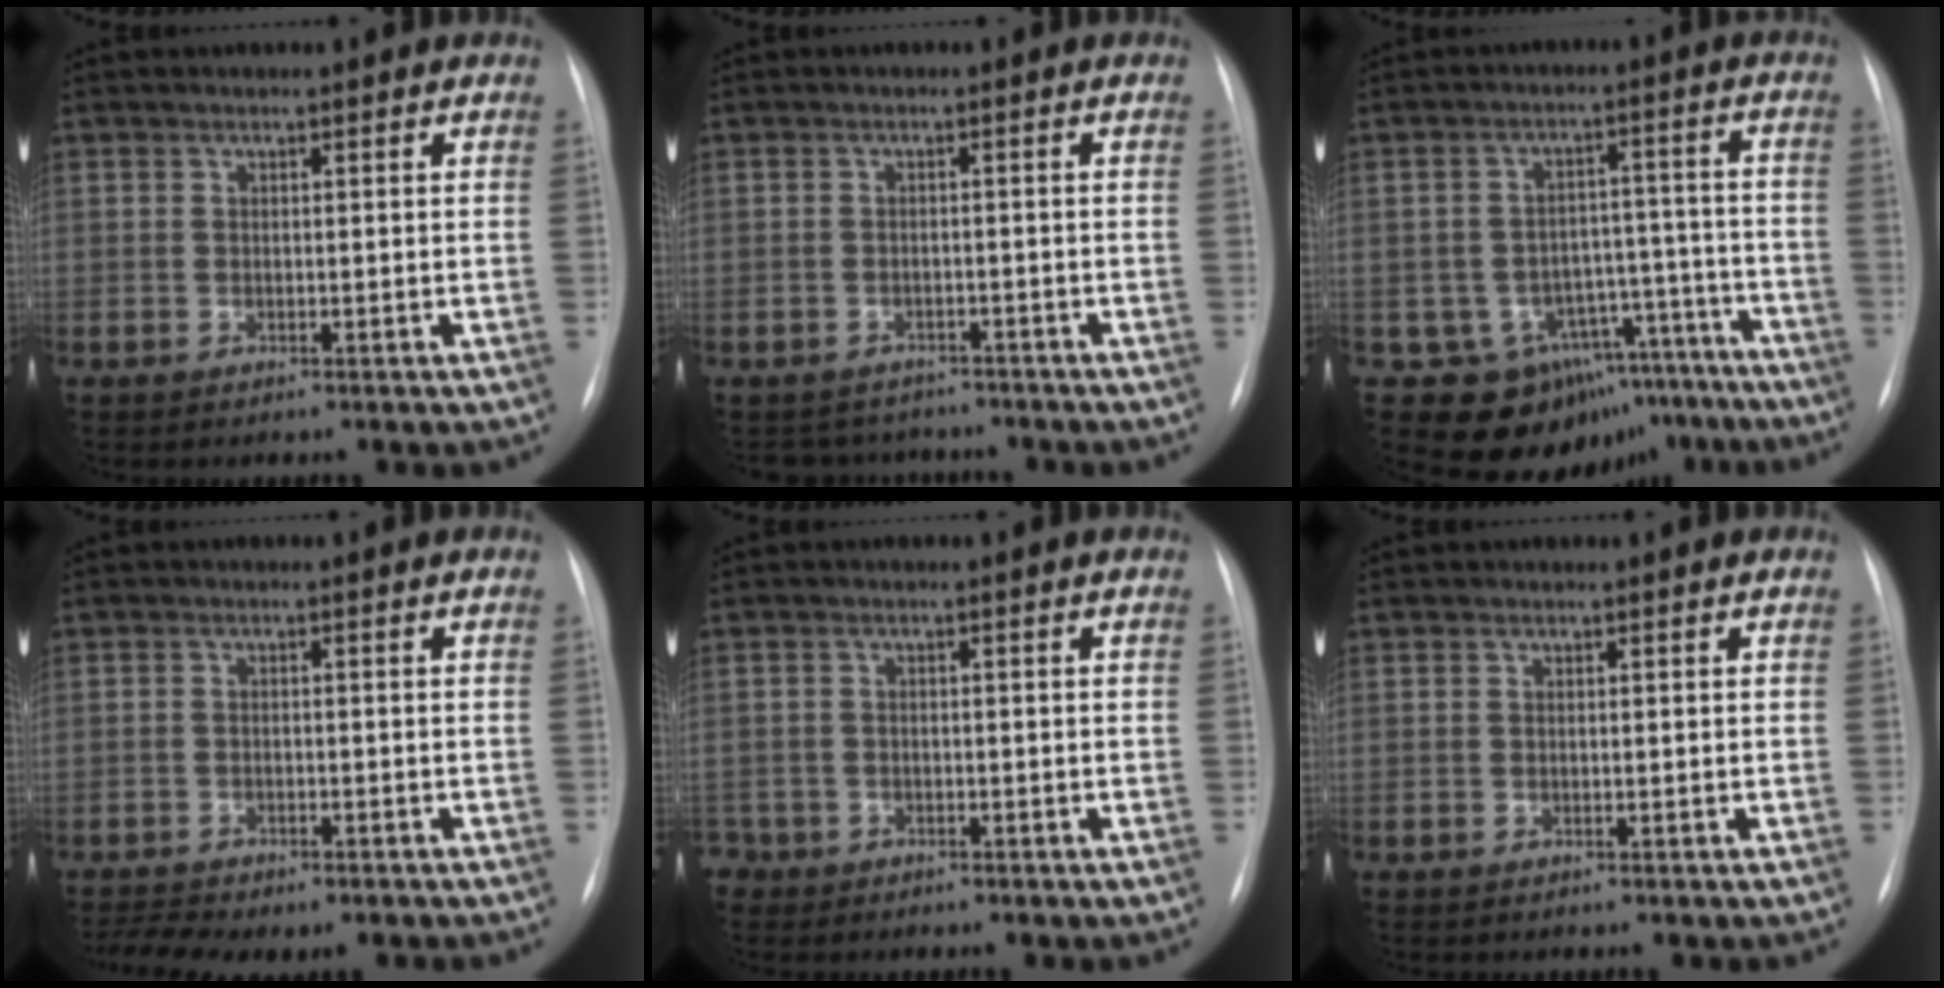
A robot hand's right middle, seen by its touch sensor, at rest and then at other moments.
{"total": 5.0, "force": [-4.6, 2.1, -0.1], "torque": [0.004, 0.011, -0.058]}
{"total": 14.0, "force": [-9.6, 9.9, 2.3], "torque": [-0.007, 0.075, -0.111]}
{"total": 6.6, "force": [-5.3, 2.2, 3.3], "torque": [-0.052, 0.004, -0.075]}
{"total": 2.5, "force": [-1.5, 2.0, -0.3], "torque": [0.005, 0.008, -0.030]}
{"total": 0.0}